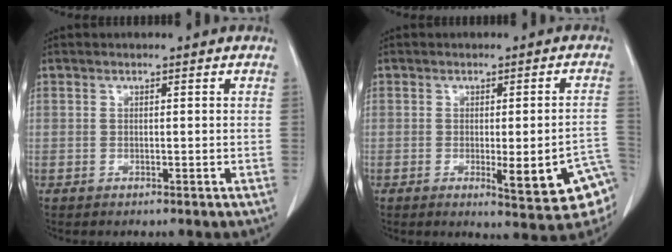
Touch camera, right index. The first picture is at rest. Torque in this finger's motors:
{"motor_torque": [0.90, -0.64, 0.23, 0.06]}